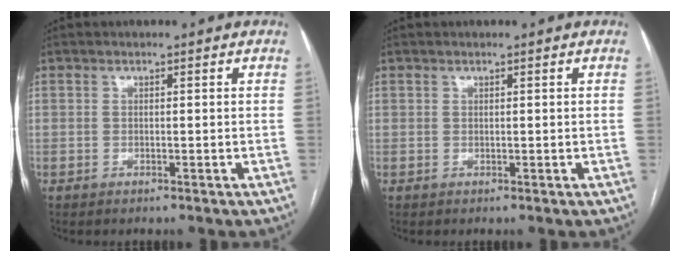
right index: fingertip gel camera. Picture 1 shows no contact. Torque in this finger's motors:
{"motor_torque": [0.00, 0.00, 0.03, 0.00]}